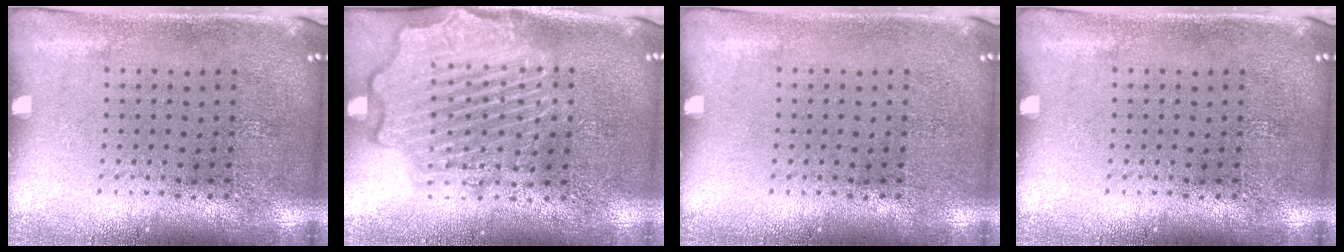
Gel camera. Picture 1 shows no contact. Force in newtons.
{"total": 4.4, "press": 4.3, "slide": 0.4}
{"total": 0.0}
{"total": 0.0}